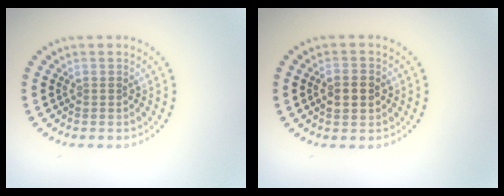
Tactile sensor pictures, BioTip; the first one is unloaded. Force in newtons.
{"total": 2.5, "press": 2.4, "slide": 0.2}